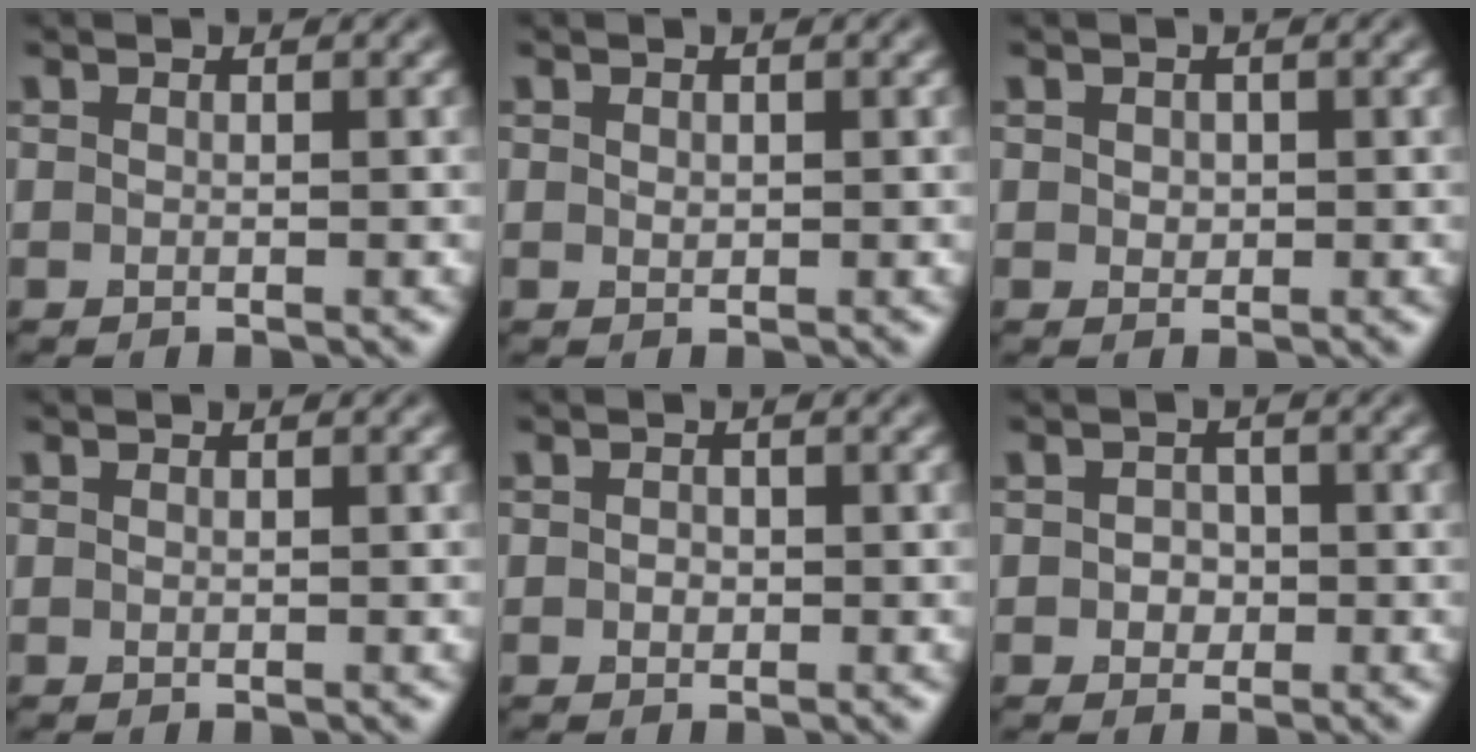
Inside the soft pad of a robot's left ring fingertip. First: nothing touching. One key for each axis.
{"total": 0.5, "fx": 0.2, "fy": 0.4, "fz": 0.3, "tx": -0.005, "ty": -0.001, "tz": 0.004}
{"total": 0.8, "fx": 0.2, "fy": 0.7, "fz": 0.3, "tx": -0.006, "ty": -0.003, "tz": 0.005}
{"total": 0.0}
{"total": 0.9, "fx": 0.0, "fy": 0.7, "fz": 0.5, "tx": -0.008, "ty": -0.003, "tz": -0.003}
{"total": 1.6, "fx": -0.1, "fy": 1.4, "fz": 0.7, "tx": -0.008, "ty": -0.002, "tz": -0.005}